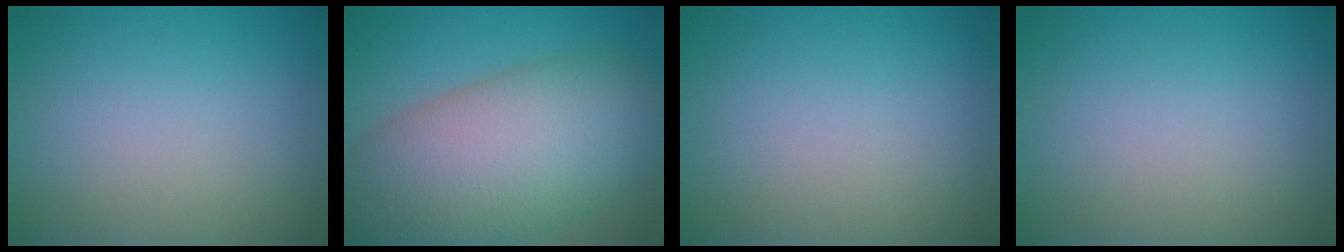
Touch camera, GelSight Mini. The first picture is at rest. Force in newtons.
{"total": 13.4, "press": 13.4, "slide": 0.8}
{"total": 0.0}
{"total": 0.0}